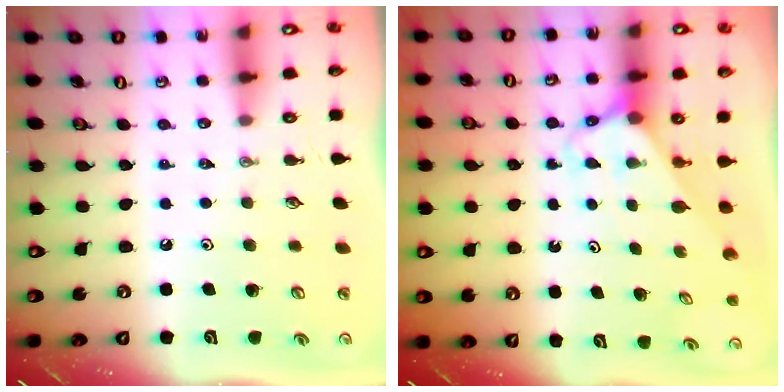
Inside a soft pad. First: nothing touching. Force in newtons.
{"total": 3.0, "press": 3.0, "slide": 0.2}